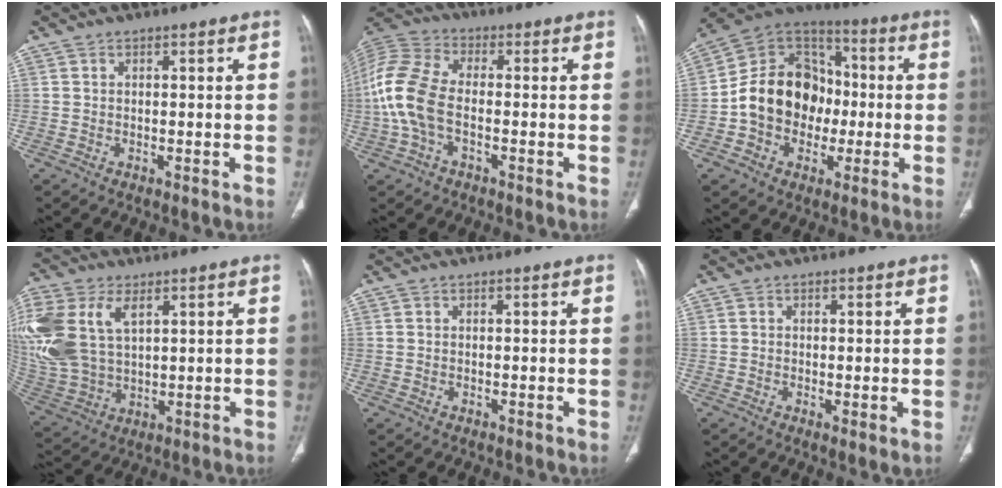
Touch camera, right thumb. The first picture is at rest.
{"total": 12.5, "force": [-2.1, 7.2, 10.0], "torque": [-0.235, 0.028, -0.047]}
{"total": 17.6, "force": [-1.9, 14.2, 10.2], "torque": [-0.126, 0.038, -0.040]}
{"total": 21.1, "force": [7.1, 13.3, 14.8], "torque": [-0.369, 0.003, 0.147]}
{"total": 0.0}
{"total": 1.6, "force": [-0.1, 0.5, 1.5], "torque": [-0.031, -0.009, -0.002]}